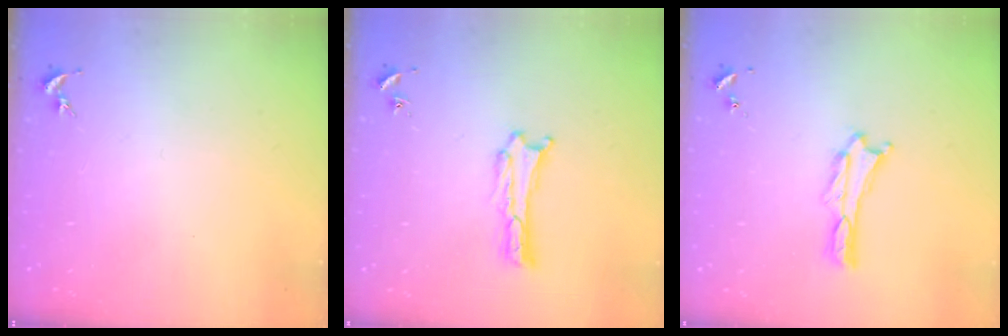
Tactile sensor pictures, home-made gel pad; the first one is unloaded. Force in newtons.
{"total": 0.9, "press": 0.9, "slide": 0.0}
{"total": 0.5, "press": 0.5, "slide": 0.2}